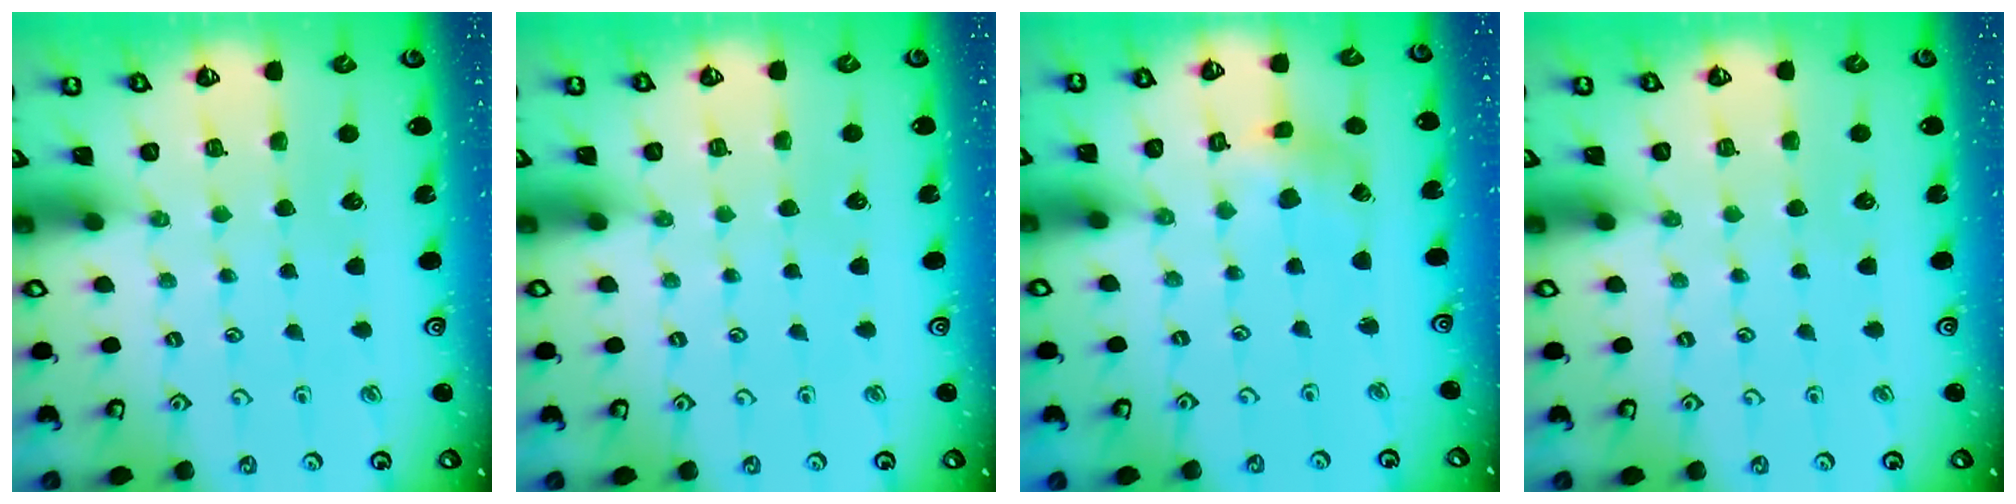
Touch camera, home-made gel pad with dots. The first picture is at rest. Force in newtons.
{"total": 0.0}
{"total": 1.8, "press": 1.8, "slide": 0.2}
{"total": 0.0}